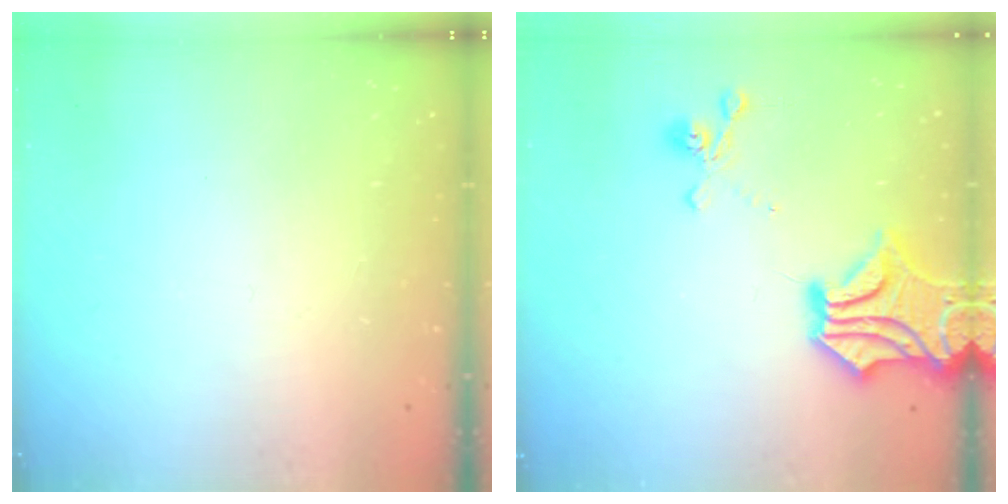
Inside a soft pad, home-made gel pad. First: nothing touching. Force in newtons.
{"total": 6.9, "press": 6.2, "slide": 2.9}